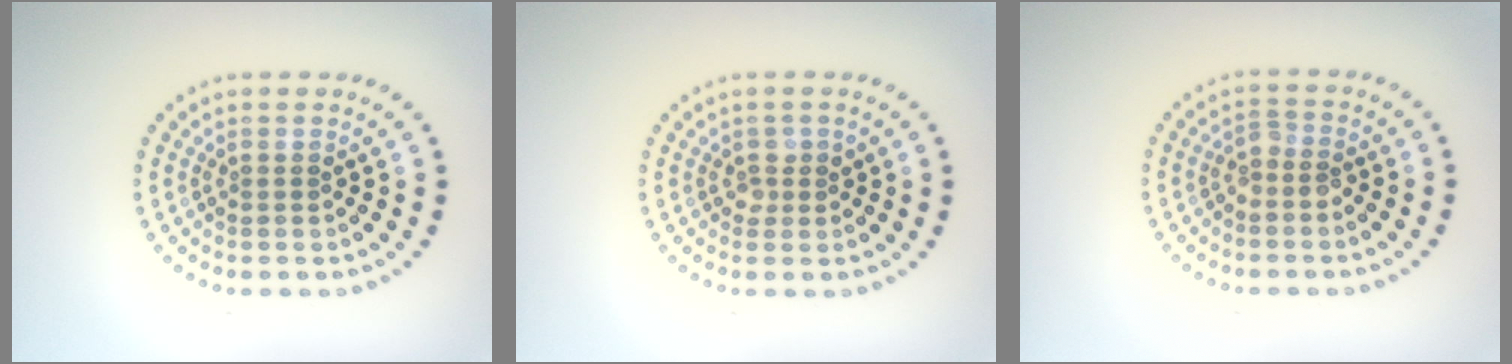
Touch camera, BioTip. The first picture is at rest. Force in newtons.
{"total": 1.3, "press": 1.1, "slide": 0.6}
{"total": 1.5, "press": 1.3, "slide": 0.8}